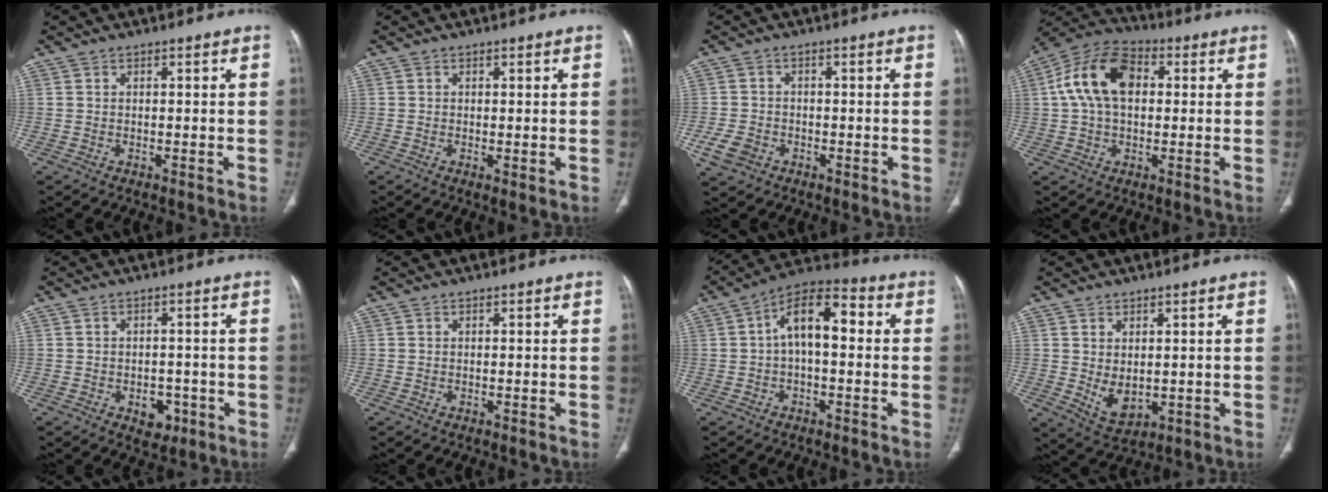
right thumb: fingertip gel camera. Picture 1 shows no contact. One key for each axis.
{"total": 0.9, "fx": 0.0, "fy": 0.4, "fz": 0.8, "tx": -0.018, "ty": -0.006, "tz": 0.000}
{"total": 4.7, "fx": -1.9, "fy": 3.7, "fz": 2.2, "tx": -0.041, "ty": 0.009, "tz": -0.029}
{"total": 13.8, "fx": 2.3, "fy": 8.8, "fz": 10.4, "tx": -0.193, "ty": 0.029, "tz": 0.032}
{"total": 4.4, "fx": -1.8, "fy": 3.1, "fz": 2.4, "tx": -0.013, "ty": 0.008, "tz": -0.016}
{"total": 0.0}
{"total": 11.0, "fx": 0.8, "fy": 5.7, "fz": 9.3, "tx": -0.142, "ty": 0.039, "tz": 0.001}
{"total": 5.4, "fx": 0.2, "fy": 3.3, "fz": 4.3, "tx": -0.067, "ty": -0.012, "tz": 0.023}